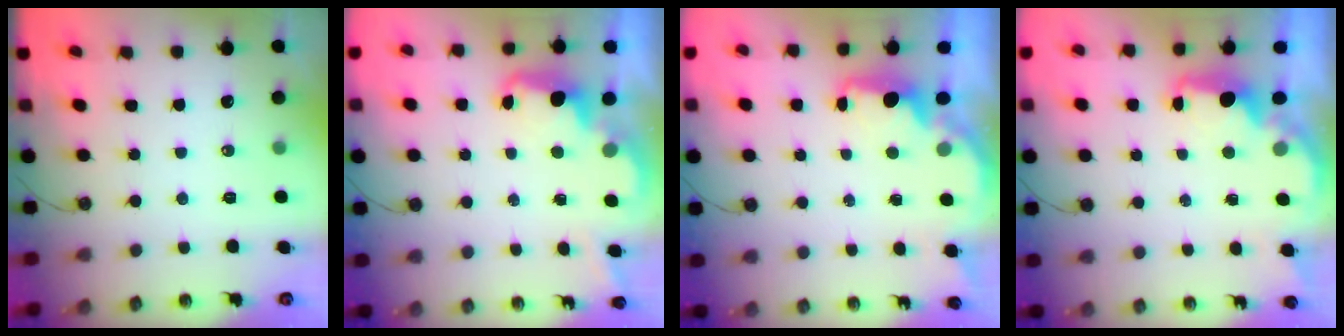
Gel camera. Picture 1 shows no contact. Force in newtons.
{"total": 2.5, "press": 2.4, "slide": 0.6}
{"total": 2.2, "press": 2.1, "slide": 0.5}
{"total": 2.3, "press": 2.1, "slide": 0.7}